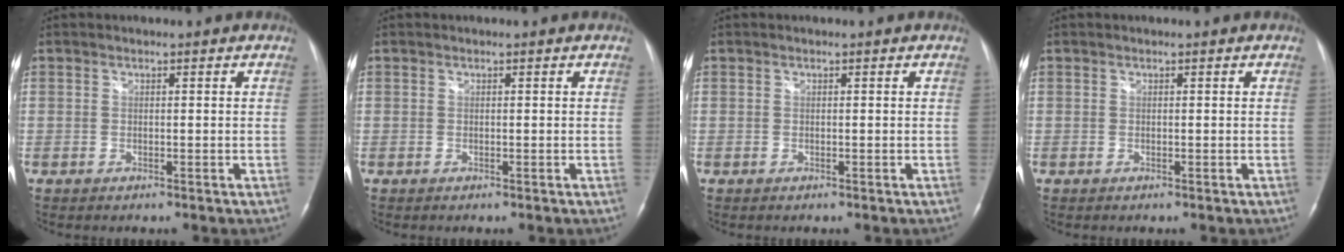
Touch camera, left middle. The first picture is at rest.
{"total": 0.0}
{"total": 0.0}
{"total": 0.0}